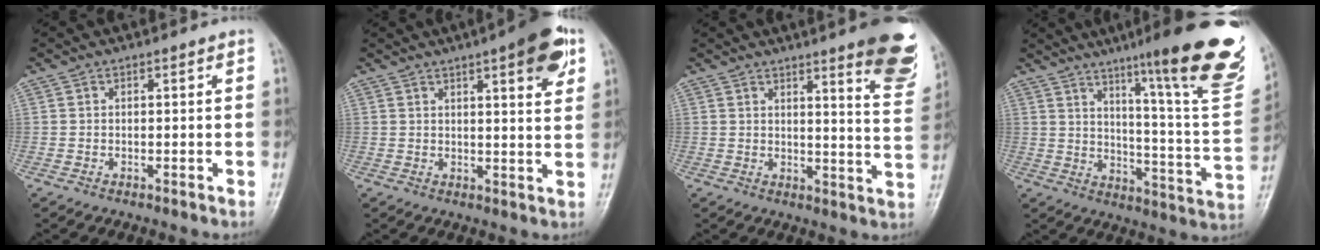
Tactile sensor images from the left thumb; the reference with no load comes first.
{"total": 9.8, "force": [5.1, 2.3, 8.1], "torque": [-0.090, -0.017, 0.060]}
{"total": 13.6, "force": [8.5, 2.3, 10.3], "torque": [-0.099, -0.053, 0.098]}
{"total": 26.0, "force": [16.4, 2.7, 20.0], "torque": [-0.254, -0.086, 0.227]}